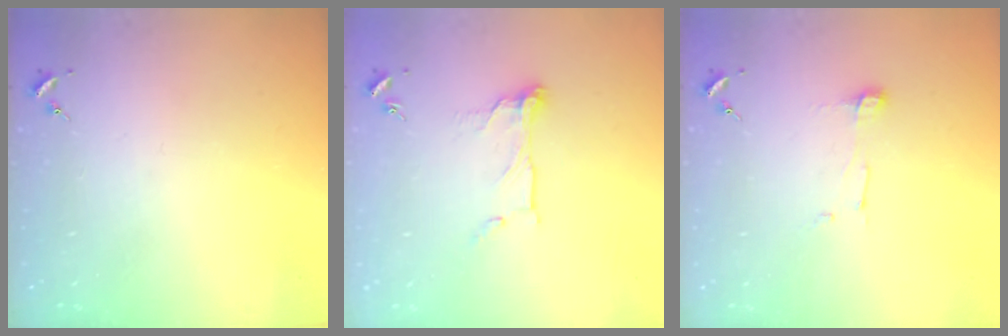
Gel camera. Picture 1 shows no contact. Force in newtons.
{"total": 9.4, "press": 9.4, "slide": 0.3}
{"total": 5.6, "press": 5.6, "slide": 0.3}